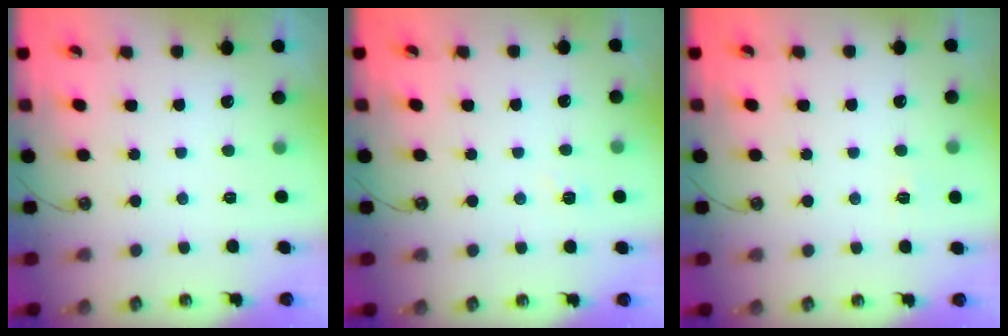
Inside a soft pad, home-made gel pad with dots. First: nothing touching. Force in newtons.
{"total": 2.9, "press": 2.8, "slide": 0.5}
{"total": 4.0, "press": 4.0, "slide": 0.4}